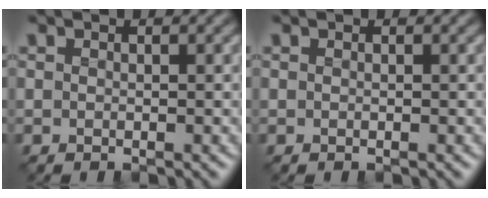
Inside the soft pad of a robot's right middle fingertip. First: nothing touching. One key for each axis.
{"total": 0.0}